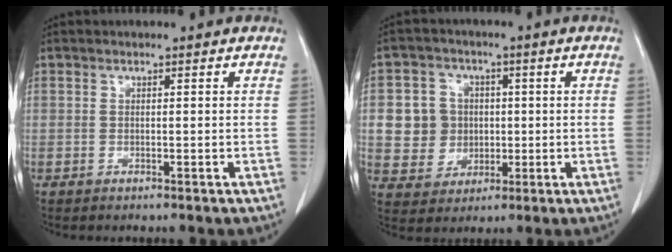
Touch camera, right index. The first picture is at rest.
{"total": 7.7, "force": [0.5, 7.5, 2.0], "torque": [-0.049, 0.023, 0.019]}